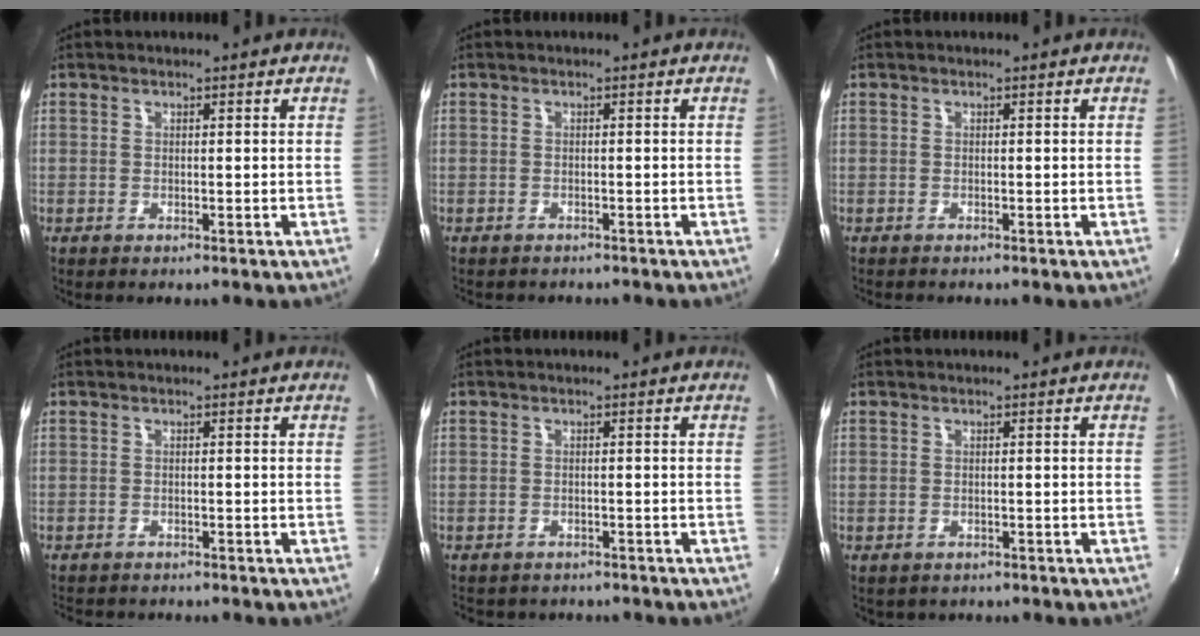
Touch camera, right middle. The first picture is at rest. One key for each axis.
{"total": 1.7, "fx": -1.5, "fy": 0.7, "fz": 0.3, "tx": -0.011, "ty": -0.005, "tz": -0.021}
{"total": 0.5, "fx": -0.4, "fy": -0.1, "fz": 0.2, "tx": -0.002, "ty": -0.002, "tz": -0.007}
{"total": 4.4, "fx": -4.2, "fy": 0.7, "fz": 1.2, "tx": -0.034, "ty": -0.019, "tz": -0.065}
{"total": 5.2, "fx": -4.6, "fy": 1.9, "fz": 1.4, "tx": -0.038, "ty": -0.020, "tz": -0.065}
{"total": 1.4, "fx": -1.1, "fy": 0.8, "fz": 0.4, "tx": -0.014, "ty": -0.005, "tz": -0.013}